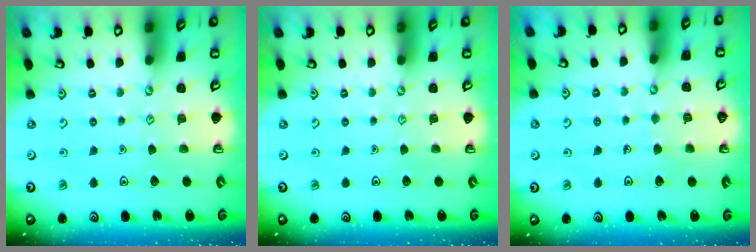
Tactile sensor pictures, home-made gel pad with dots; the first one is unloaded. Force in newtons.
{"total": 0.0}
{"total": 3.9, "press": 3.9, "slide": 0.2}